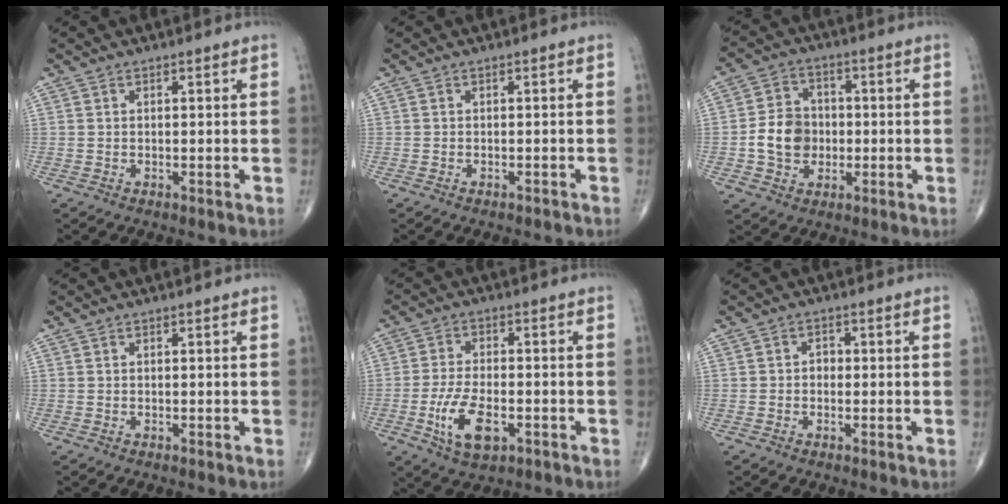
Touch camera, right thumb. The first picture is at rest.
{"total": 0.8, "force": [-0.7, 0.3, 0.2], "torque": [-0.009, 0.004, -0.010]}
{"total": 9.0, "force": [-1.2, 7.4, 4.9], "torque": [-0.065, 0.017, -0.027]}
{"total": 0.0}
{"total": 8.9, "force": [-3.1, 4.3, 7.2], "torque": [-0.137, 0.005, -0.052]}
{"total": 1.7, "force": [-0.3, 1.4, 0.9], "torque": [-0.002, 0.006, -0.010]}